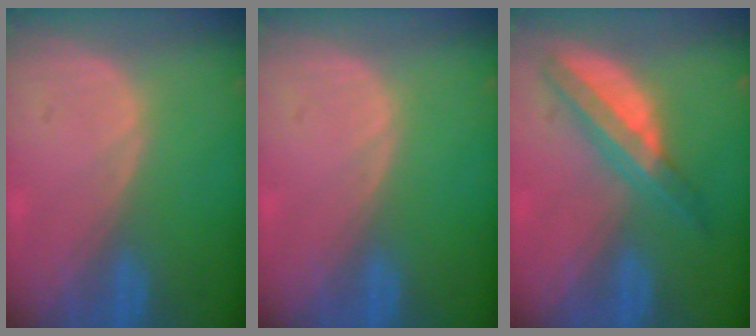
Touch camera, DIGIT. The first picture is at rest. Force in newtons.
{"total": 0.0}
{"total": 6.5, "press": 5.7, "slide": 3.1}